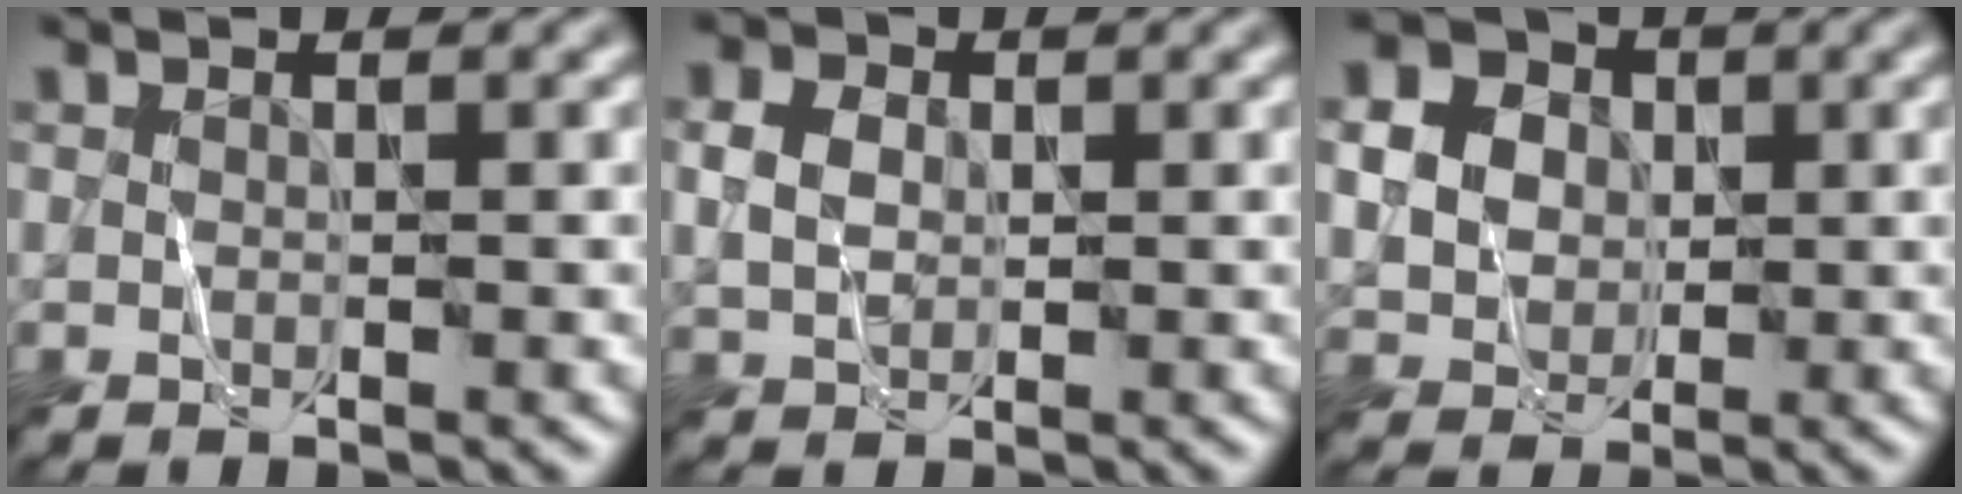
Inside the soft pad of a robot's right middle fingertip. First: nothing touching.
{"total": 2.8, "force": [0.4, 2.1, 1.7], "torque": [-0.040, 0.004, 0.005]}
{"total": 4.2, "force": [0.6, 3.6, 2.1], "torque": [-0.042, 0.005, 0.008]}